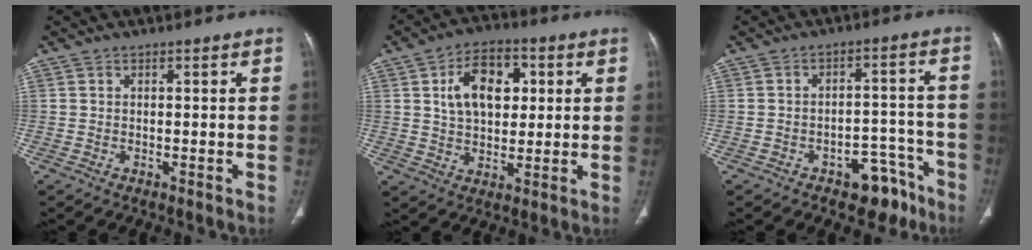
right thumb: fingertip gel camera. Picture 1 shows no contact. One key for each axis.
{"total": 12.1, "fx": 3.1, "fy": 7.8, "fz": 8.7, "tx": -0.111, "ty": 0.002, "tz": 0.050}
{"total": 8.6, "fx": -5.7, "fy": 5.1, "fz": 3.9, "tx": -0.019, "ty": 0.062, "tz": -0.074}